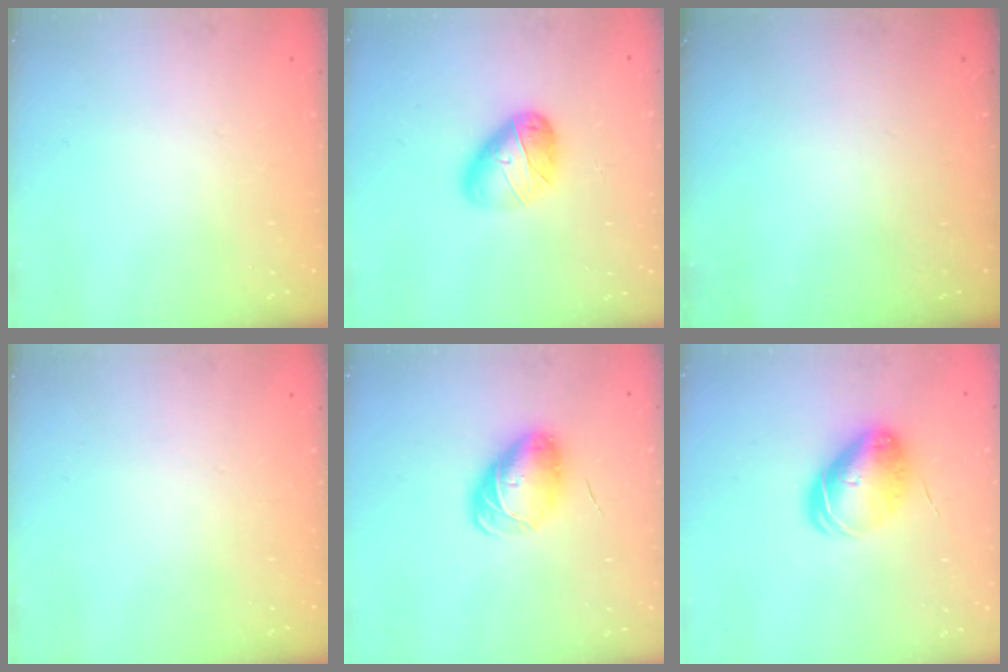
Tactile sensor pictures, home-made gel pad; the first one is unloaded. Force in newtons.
{"total": 11.5, "press": 11.5, "slide": 0.5}
{"total": 0.0}
{"total": 0.0}
{"total": 9.1, "press": 8.9, "slide": 1.9}
{"total": 9.1, "press": 9.0, "slide": 1.1}